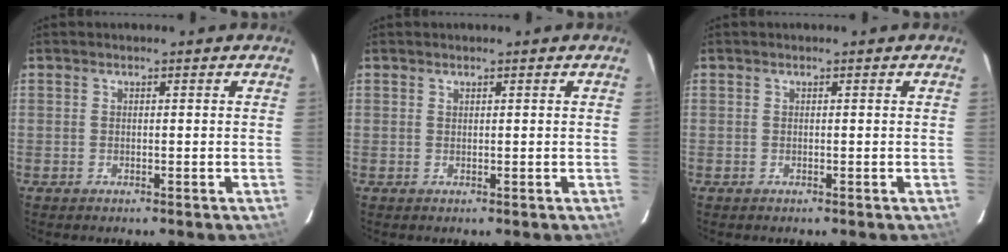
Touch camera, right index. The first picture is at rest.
{"total": 0.0}
{"total": 0.0}